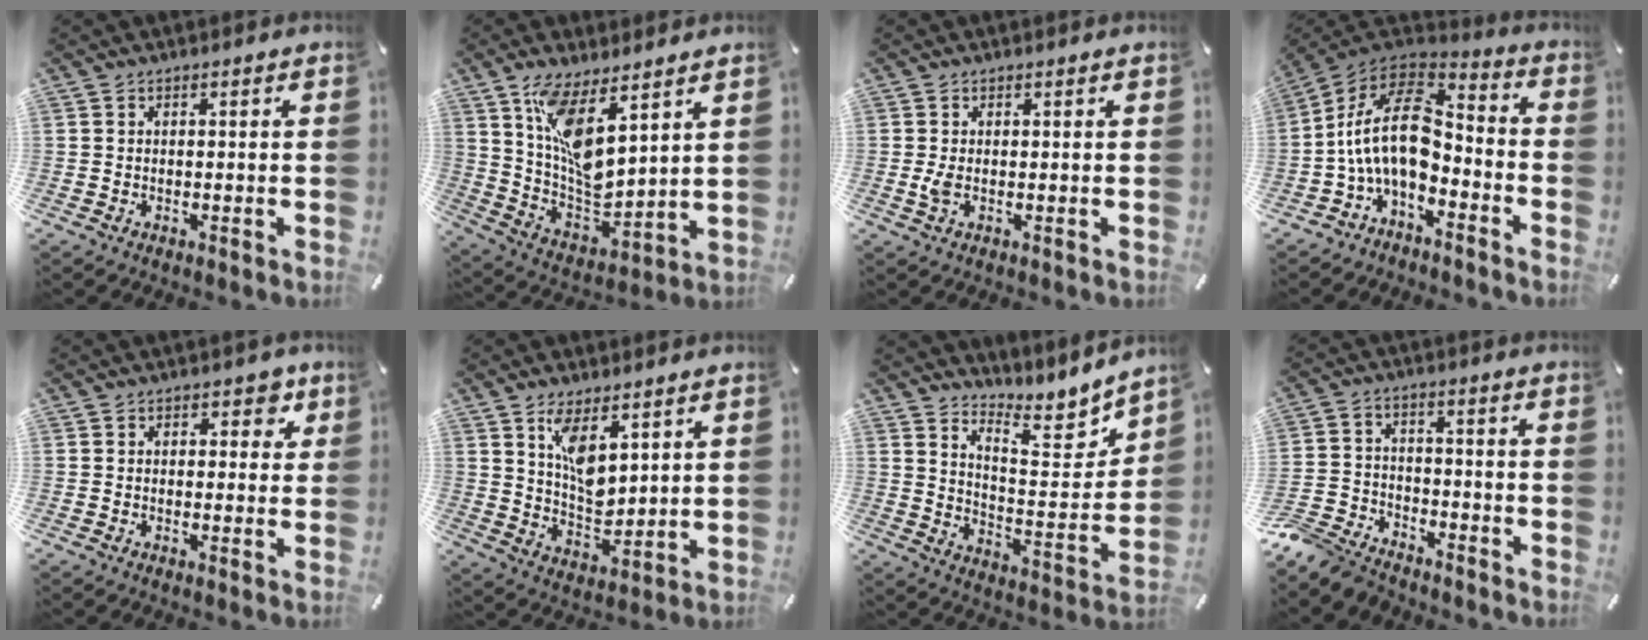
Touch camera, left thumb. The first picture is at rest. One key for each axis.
{"total": 12.9, "fx": 7.8, "fy": 5.0, "fz": 9.0, "tx": -0.180, "ty": -0.055, "tz": 0.144}
{"total": 2.3, "fx": 0.1, "fy": 1.0, "fz": 2.0, "tx": -0.054, "ty": -0.005, "tz": -0.002}
{"total": 18.7, "fx": -3.0, "fy": 11.4, "fz": 14.5, "tx": -0.300, "ty": 0.022, "tz": -0.050}
{"total": 4.3, "fx": 1.8, "fy": 2.8, "fz": 2.7, "tx": -0.011, "ty": -0.006, "tz": 0.020}
{"total": 9.8, "fx": 5.3, "fy": 5.5, "fz": 6.1, "tx": -0.109, "ty": -0.028, "tz": 0.096}
{"total": 10.3, "fx": 8.5, "fy": 4.1, "fz": 4.2, "tx": -0.048, "ty": -0.089, "tz": 0.145}
{"total": 8.7, "fx": -7.8, "fy": 3.3, "fz": 1.9, "tx": -0.044, "ty": 0.034, "tz": -0.155}